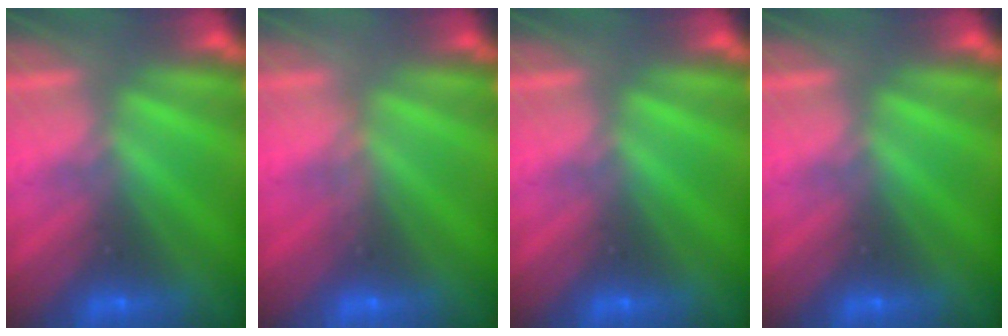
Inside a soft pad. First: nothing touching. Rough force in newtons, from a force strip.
{"total": 3.1}
{"total": 0.0}
{"total": 0.0}